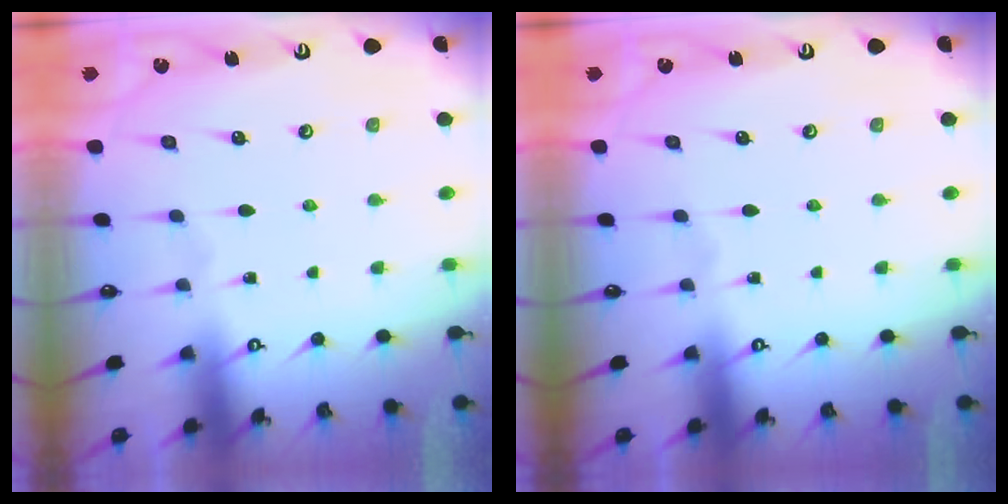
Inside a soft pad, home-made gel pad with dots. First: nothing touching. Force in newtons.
{"total": 0.0}